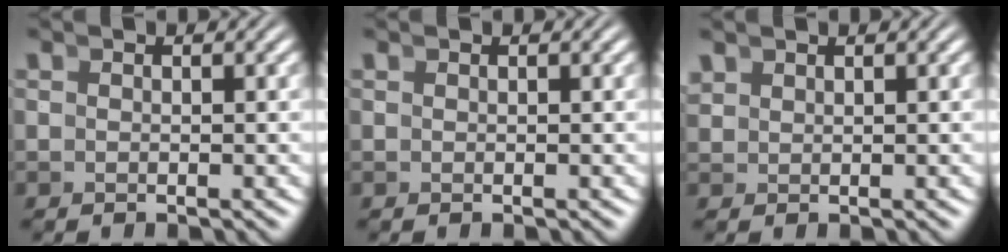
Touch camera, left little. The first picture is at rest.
{"total": 0.0}
{"total": 0.9, "force": [0.9, 0.1, 0.0], "torque": [0.005, 0.005, 0.024]}